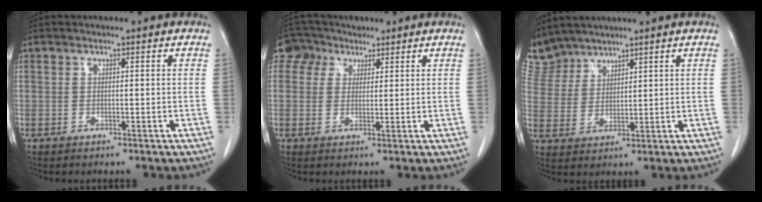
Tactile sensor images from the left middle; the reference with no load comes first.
{"total": 4.4, "force": [2.5, 3.6, 0.1], "torque": [-0.006, 0.020, 0.046]}
{"total": 6.0, "force": [5.8, 1.5, -0.4], "torque": [-0.004, 0.009, 0.131]}